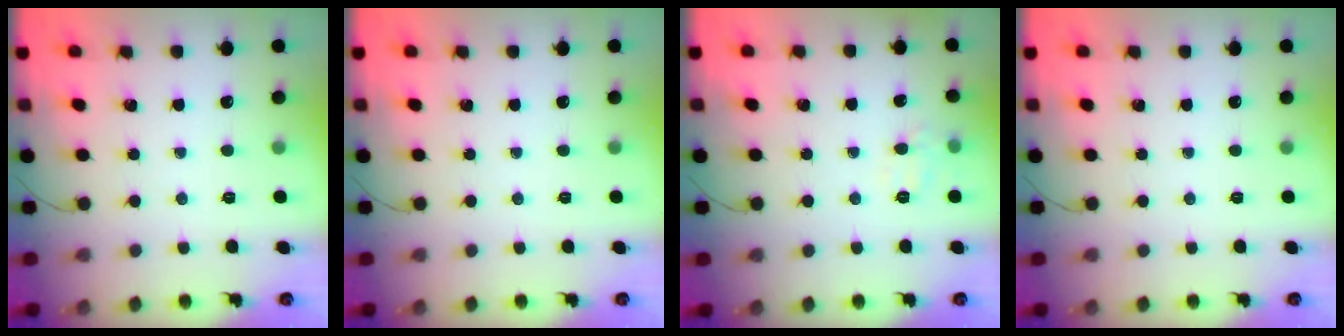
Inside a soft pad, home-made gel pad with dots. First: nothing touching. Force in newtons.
{"total": 0.0}
{"total": 6.6, "press": 6.5, "slide": 1.2}
{"total": 0.0}